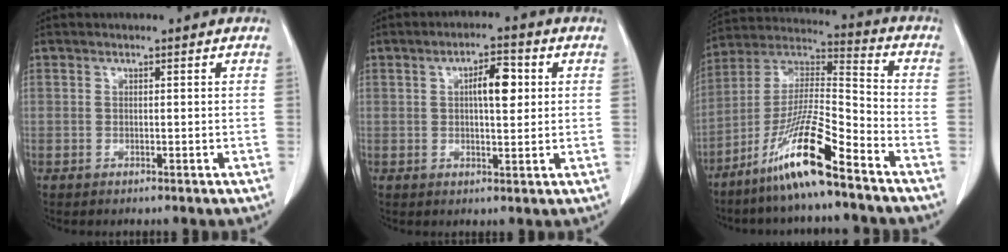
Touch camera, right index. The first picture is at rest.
{"total": 5.5, "force": [1.2, 1.7, 5.1], "torque": [-0.083, 0.009, 0.019]}
{"total": 14.2, "force": [-9.4, 0.3, 10.6], "torque": [-0.213, -0.012, -0.178]}